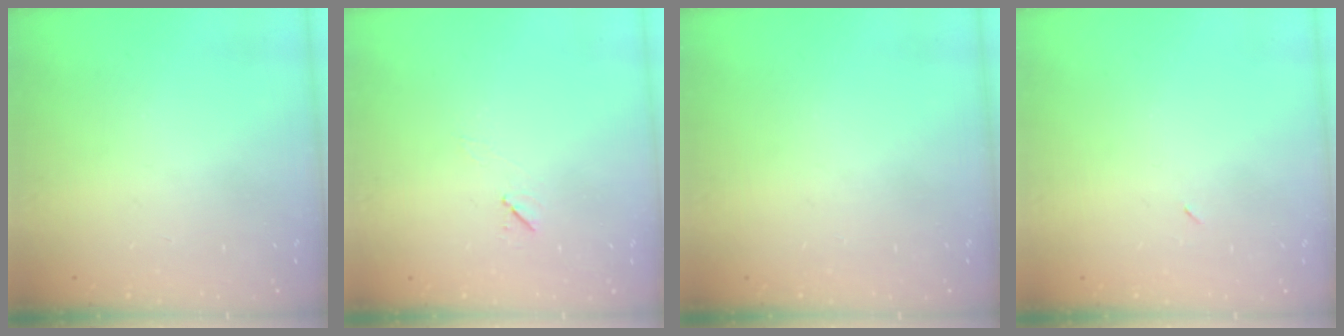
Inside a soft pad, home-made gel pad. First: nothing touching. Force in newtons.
{"total": 4.8, "press": 4.4, "slide": 2.0}
{"total": 0.0}
{"total": 2.2, "press": 1.8, "slide": 1.2}